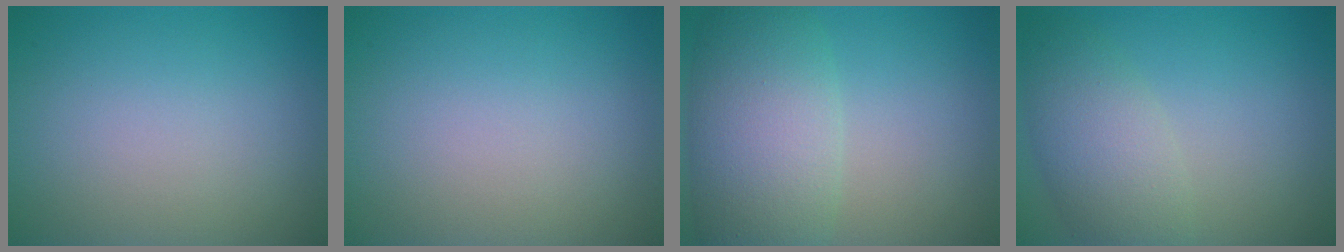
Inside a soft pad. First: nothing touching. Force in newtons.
{"total": 0.0}
{"total": 7.8, "press": 7.8, "slide": 0.5}
{"total": 4.3, "press": 4.3, "slide": 0.2}